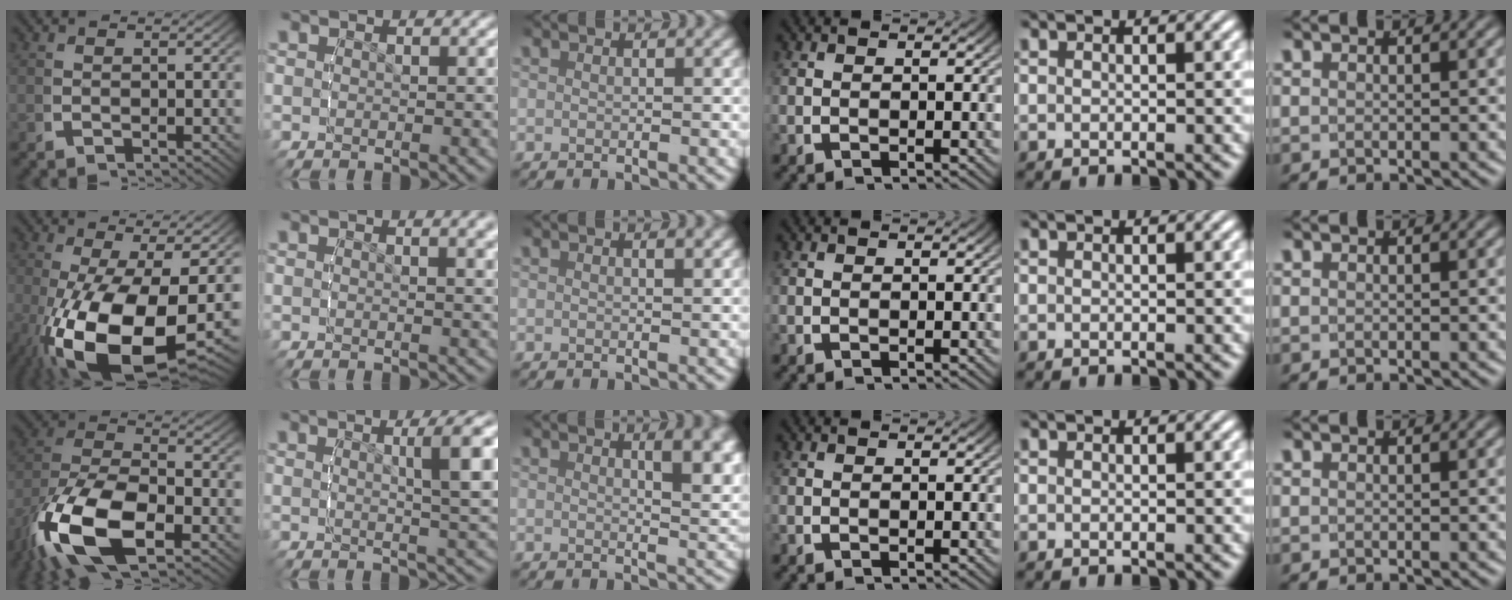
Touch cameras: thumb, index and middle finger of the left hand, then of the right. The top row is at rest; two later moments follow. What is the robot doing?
{"motion": "lift_and_place", "object": "screwdriver"}